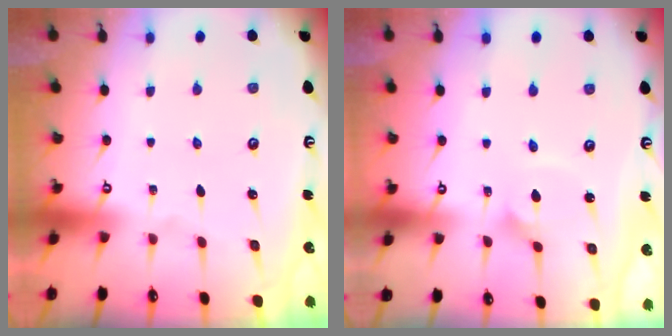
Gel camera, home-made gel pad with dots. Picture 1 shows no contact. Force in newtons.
{"total": 2.0, "press": 2.0, "slide": 0.1}